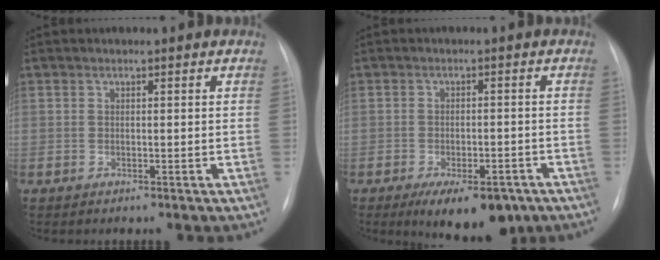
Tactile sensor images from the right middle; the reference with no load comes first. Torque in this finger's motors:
{"motor_torque": [1.08, -0.99, 0.17, 0.07]}